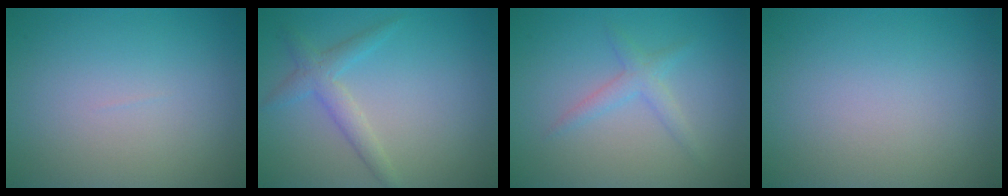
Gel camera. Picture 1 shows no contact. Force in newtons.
{"total": 2.3, "press": 2.3, "slide": 0.2}
{"total": 1.8, "press": 1.8, "slide": 0.1}
{"total": 0.0}